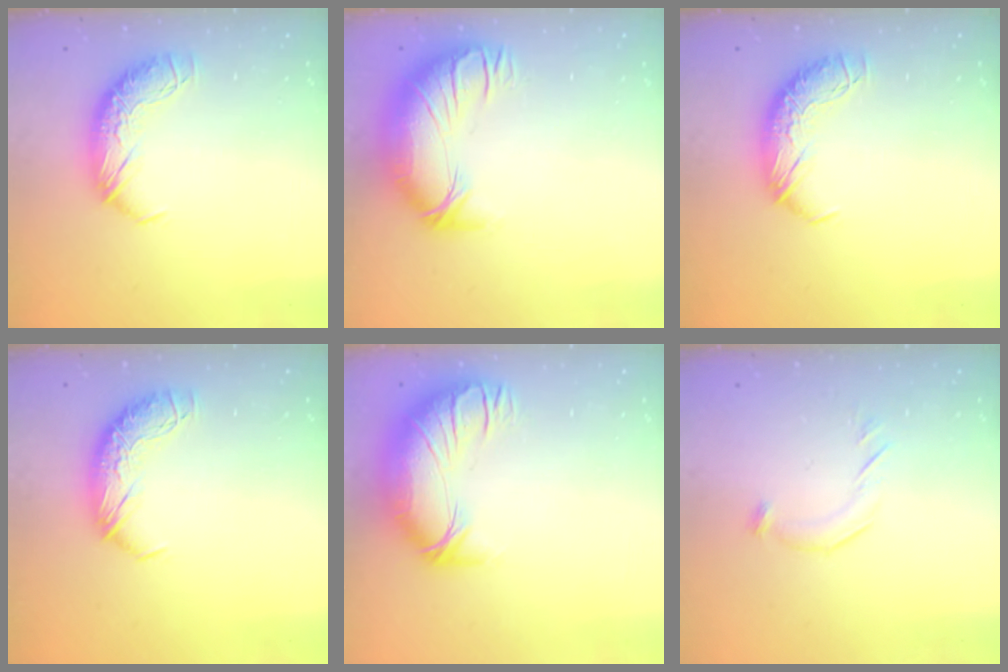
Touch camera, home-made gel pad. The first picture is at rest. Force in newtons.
{"total": 3.7, "press": 2.0, "slide": 3.1}
{"total": 0.0}
{"total": 0.0}
{"total": 3.6, "press": 2.0, "slide": 3.1}
{"total": 5.5, "press": 5.5, "slide": 0.5}